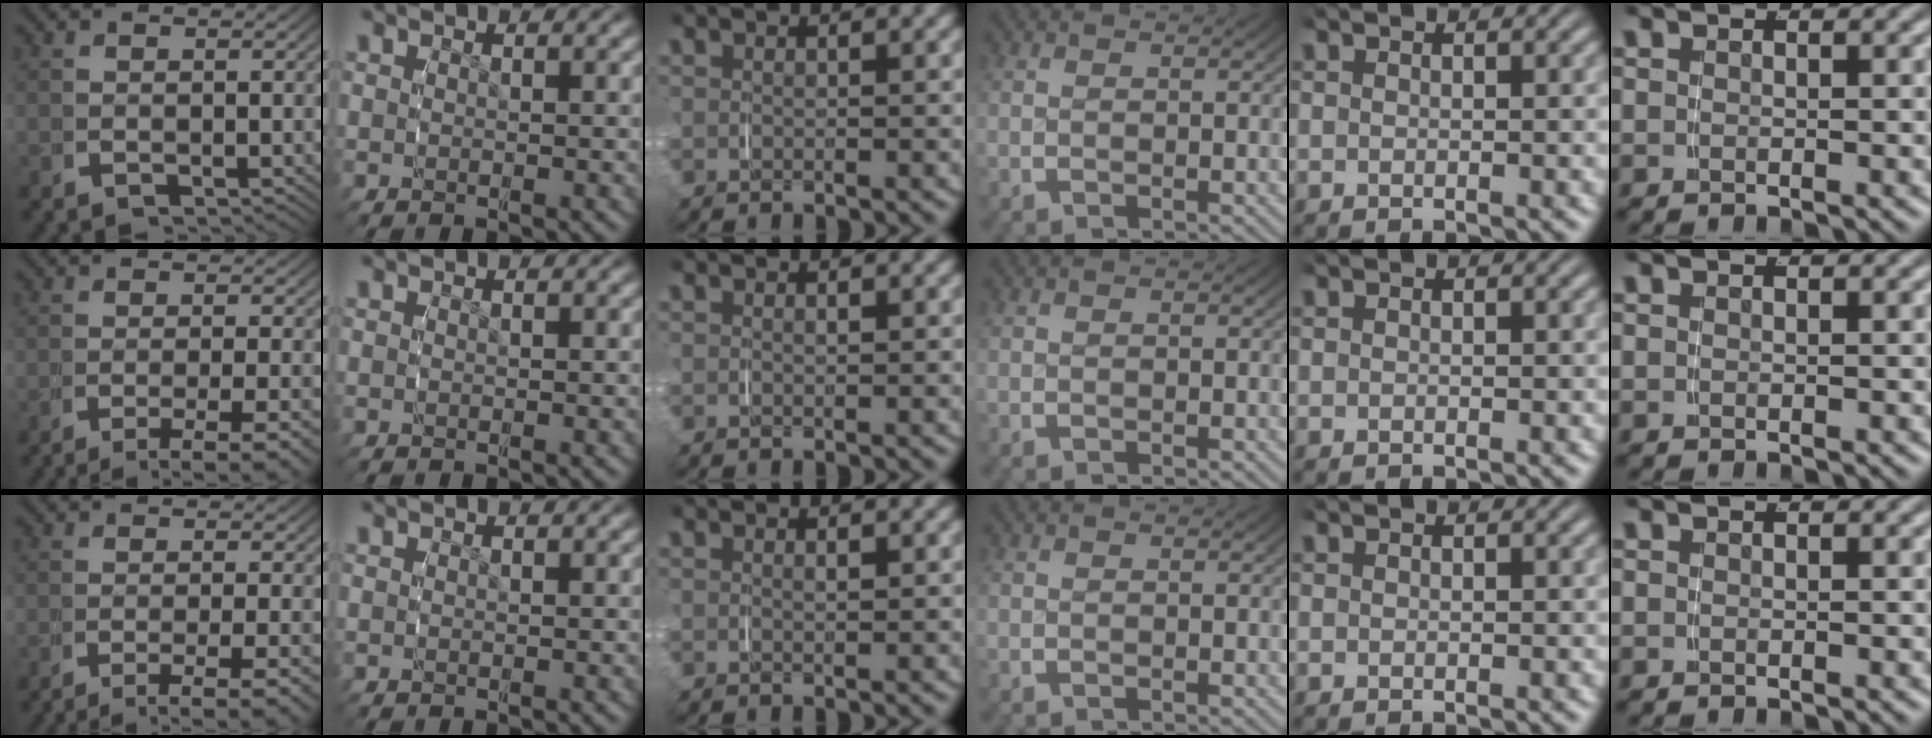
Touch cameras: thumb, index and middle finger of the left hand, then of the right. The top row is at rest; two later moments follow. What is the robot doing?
{"motion": "grasp_and_lifting", "object": "measuring cup"}